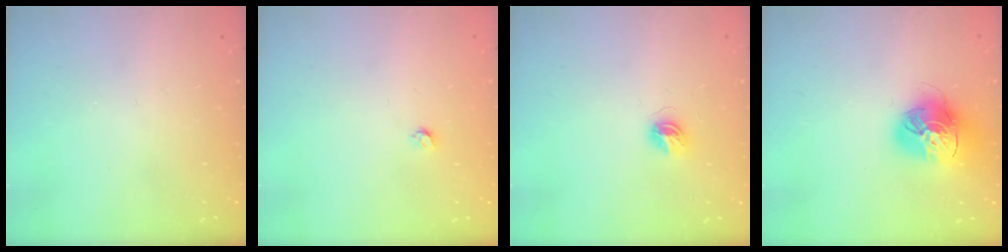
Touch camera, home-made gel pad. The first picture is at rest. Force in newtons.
{"total": 3.2, "press": 3.2, "slide": 0.3}
{"total": 4.6, "press": 4.6, "slide": 0.6}
{"total": 16.3, "press": 16.2, "slide": 1.6}